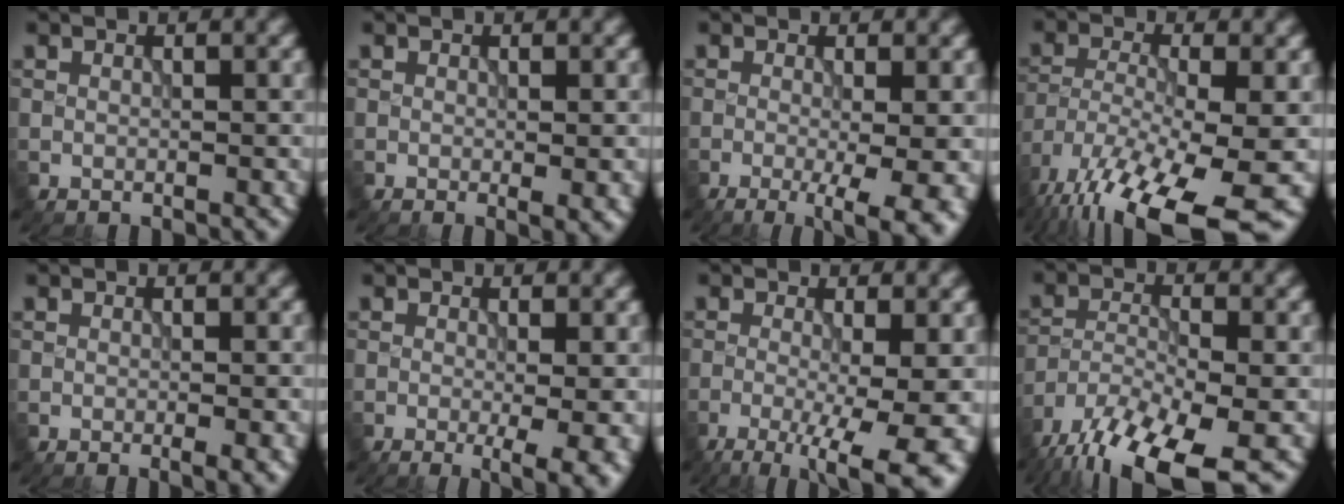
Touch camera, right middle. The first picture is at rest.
{"total": 1.5, "force": [-0.2, 0.2, 1.5], "torque": [-0.018, -0.008, -0.004]}
{"total": 7.0, "force": [-2.3, 2.2, 6.3], "torque": [-0.078, -0.011, -0.024]}
{"total": 14.7, "force": [-9.6, 4.2, 10.3], "torque": [-0.220, -0.034, -0.151]}
{"total": 1.9, "force": [-0.6, 0.4, 1.8], "torque": [-0.019, -0.005, -0.009]}
{"total": 5.1, "force": [-1.3, 1.4, 4.7], "torque": [-0.065, -0.016, -0.011]}
{"total": 9.8, "force": [-3.8, 3.2, 8.4], "torque": [-0.127, -0.018, -0.050]}
{"total": 13.3, "force": [-10.4, 4.0, 7.3], "torque": [-0.153, -0.046, -0.167]}